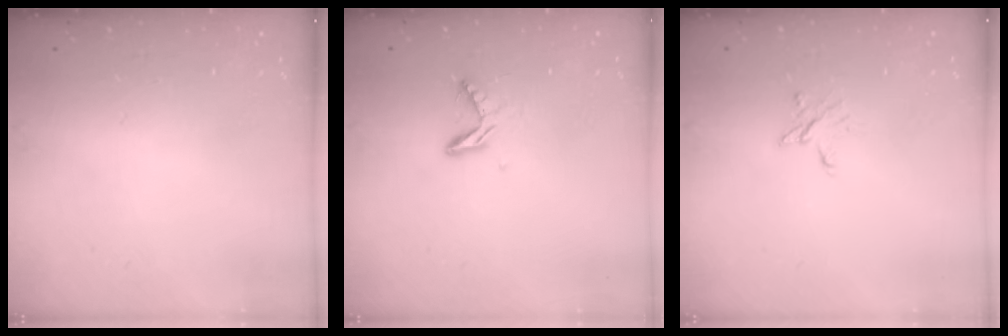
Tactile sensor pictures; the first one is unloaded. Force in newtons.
{"total": 6.4, "press": 6.4, "slide": 0.4}
{"total": 2.5, "press": 2.5, "slide": 0.2}